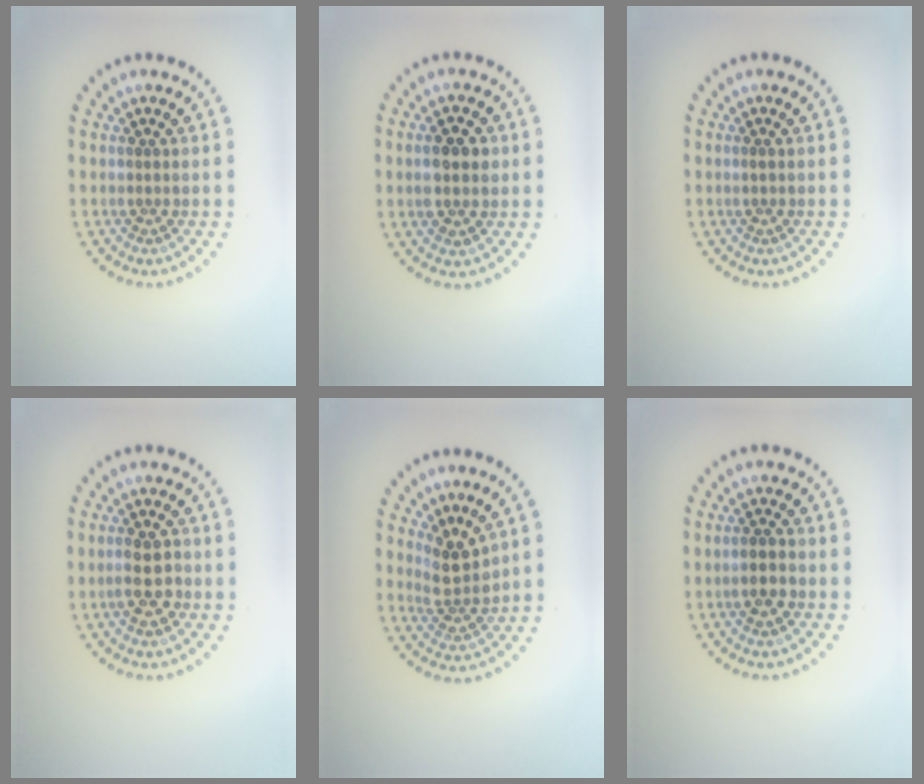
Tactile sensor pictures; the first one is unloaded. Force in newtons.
{"total": 3.8, "press": 3.8, "slide": 0.3}
{"total": 0.7, "press": 0.7, "slide": 0.1}
{"total": 2.9, "press": 2.8, "slide": 0.3}
{"total": 2.8, "press": 2.4, "slide": 1.5}
{"total": 2.3, "press": 2.1, "slide": 0.8}